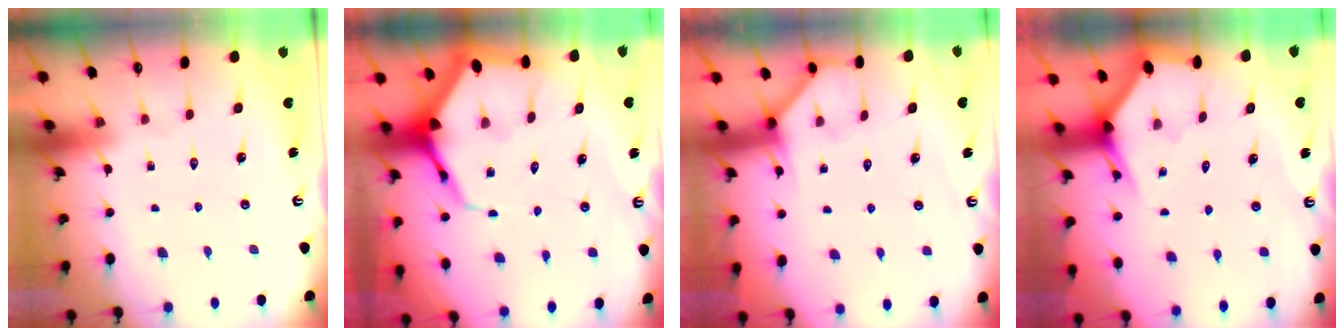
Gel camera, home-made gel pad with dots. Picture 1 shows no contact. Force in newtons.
{"total": 10.3, "press": 10.3, "slide": 1.1}
{"total": 2.9, "press": 2.9, "slide": 0.5}
{"total": 2.8, "press": 2.8, "slide": 0.2}